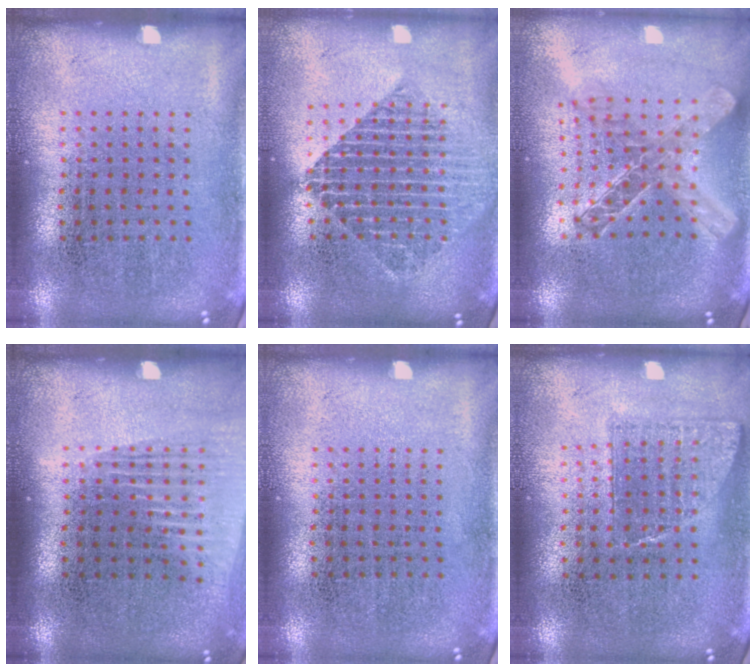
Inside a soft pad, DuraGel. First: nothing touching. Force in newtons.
{"total": 1.9, "press": 1.6, "slide": 1.0}
{"total": 1.8, "press": 1.5, "slide": 1.0}
{"total": 1.4, "press": 1.2, "slide": 0.7}
{"total": 0.0}
{"total": 0.8, "press": 0.7, "slide": 0.2}